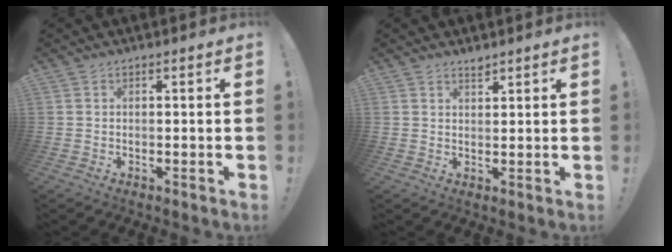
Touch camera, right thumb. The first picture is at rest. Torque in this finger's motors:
{"motor_torque": [-0.19, -0.09, 0.10, -0.03, 0.00]}